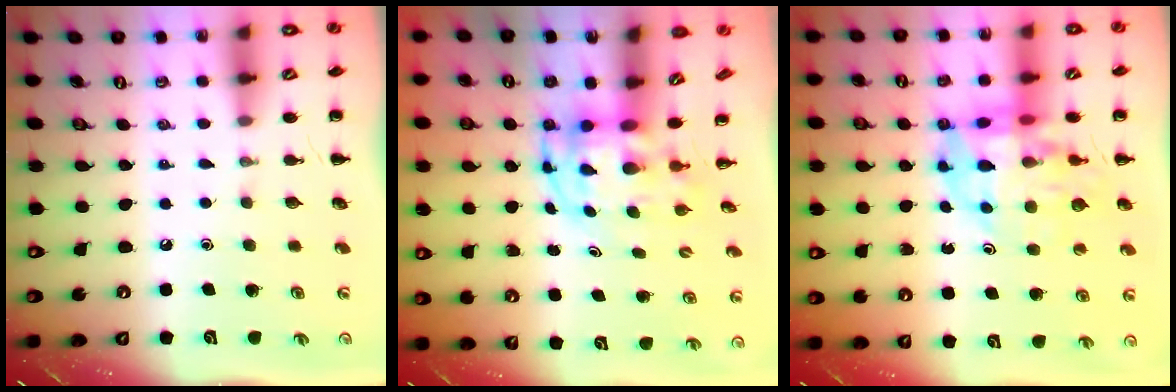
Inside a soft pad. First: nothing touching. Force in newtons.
{"total": 3.9, "press": 3.9, "slide": 0.8}
{"total": 11.9, "press": 11.4, "slide": 3.5}